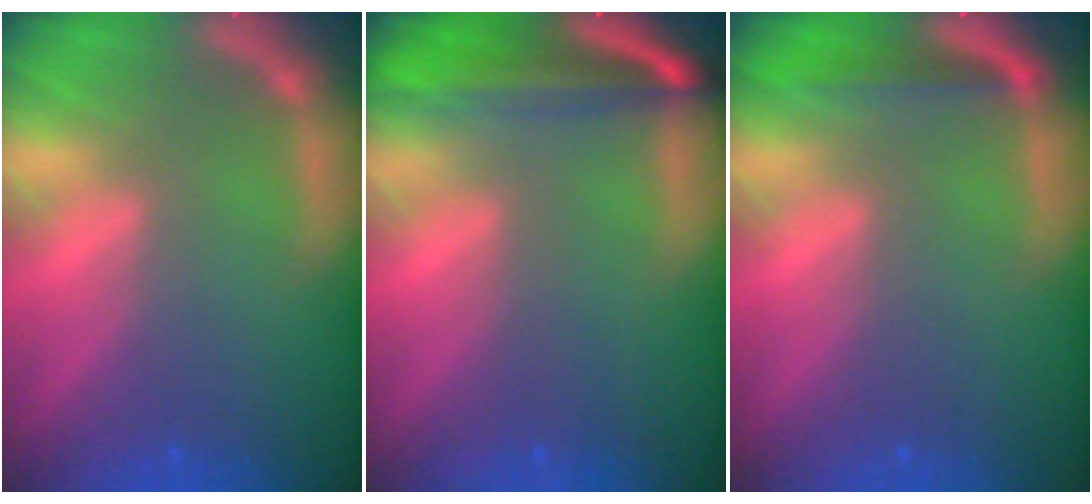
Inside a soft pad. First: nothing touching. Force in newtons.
{"total": 7.1}
{"total": 2.5}